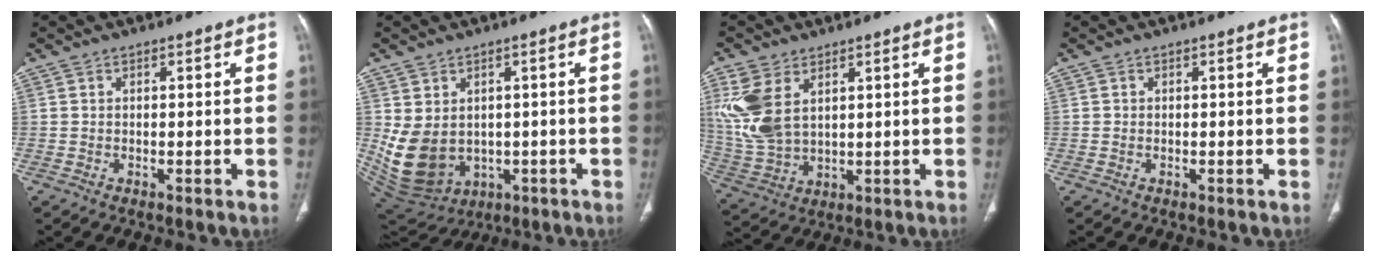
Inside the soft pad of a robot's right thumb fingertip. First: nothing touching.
{"total": 12.6, "force": [-0.5, 10.2, 7.4], "torque": [-0.136, -0.002, 0.033]}
{"total": 11.5, "force": [4.2, 7.0, 8.1], "torque": [-0.183, -0.010, 0.099]}
{"total": 0.0}